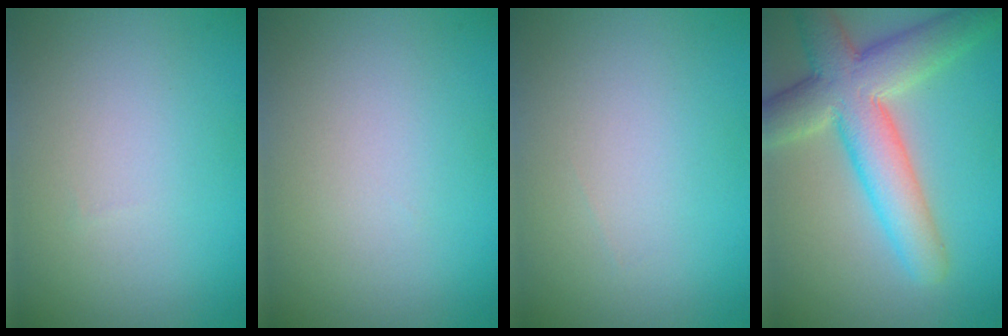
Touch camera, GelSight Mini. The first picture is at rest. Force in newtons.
{"total": 0.0}
{"total": 0.0}
{"total": 8.2, "press": 8.2, "slide": 0.5}